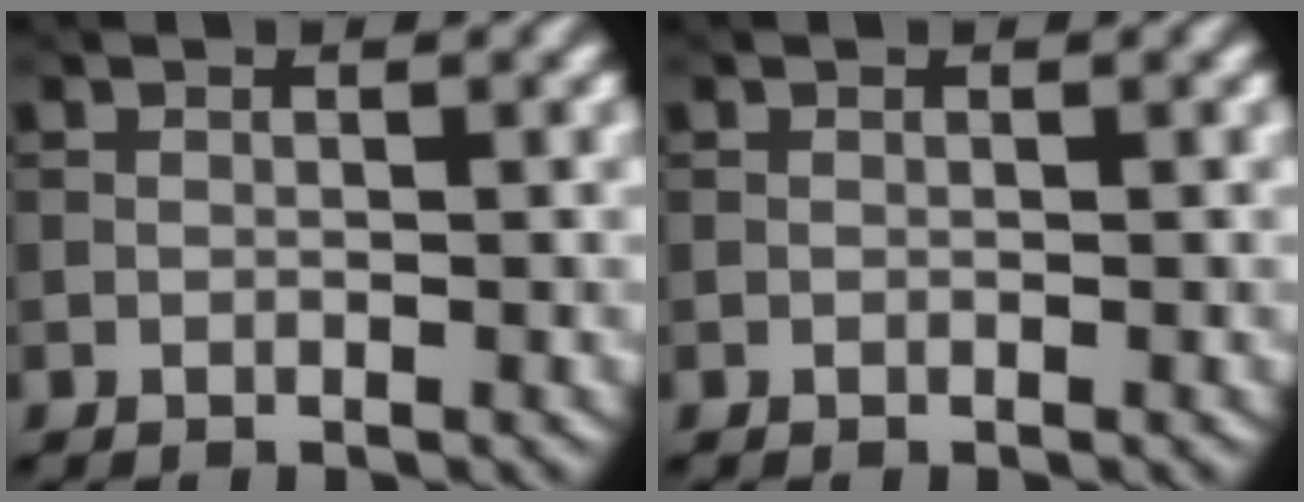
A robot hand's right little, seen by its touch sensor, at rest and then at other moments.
{"total": 0.0}